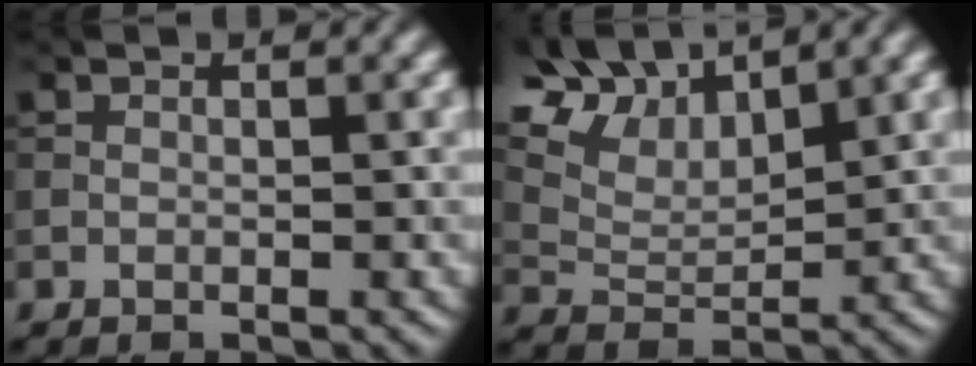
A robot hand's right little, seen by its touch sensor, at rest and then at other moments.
{"total": 9.1, "force": [6.9, 3.1, 5.0], "torque": [-0.139, 0.030, 0.127]}